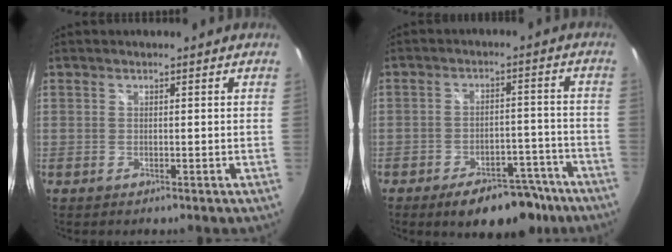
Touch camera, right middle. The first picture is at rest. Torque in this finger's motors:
{"motor_torque": [1.46, -0.68, 0.94, 0.21]}